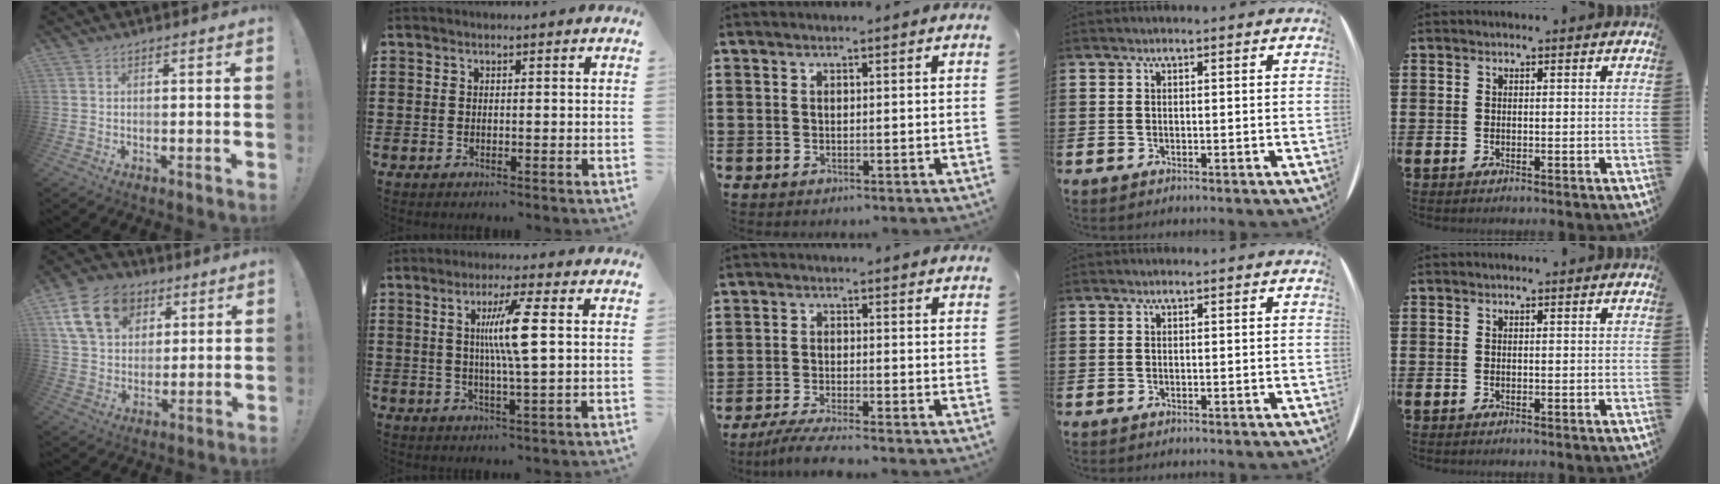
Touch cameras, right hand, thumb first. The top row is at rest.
{"thumb": {"total": 17.7, "force": [7.8, 13.0, 9.0], "torque": [-0.143, -0.024, 0.153]}, "index": {"total": 7.8, "force": [1.4, 0.0, 7.7], "torque": [-0.147, -0.002, 0.016]}, "middle": {"total": 3.9, "force": [-3.5, -0.2, 1.8], "torque": [-0.037, -0.011, -0.065]}}